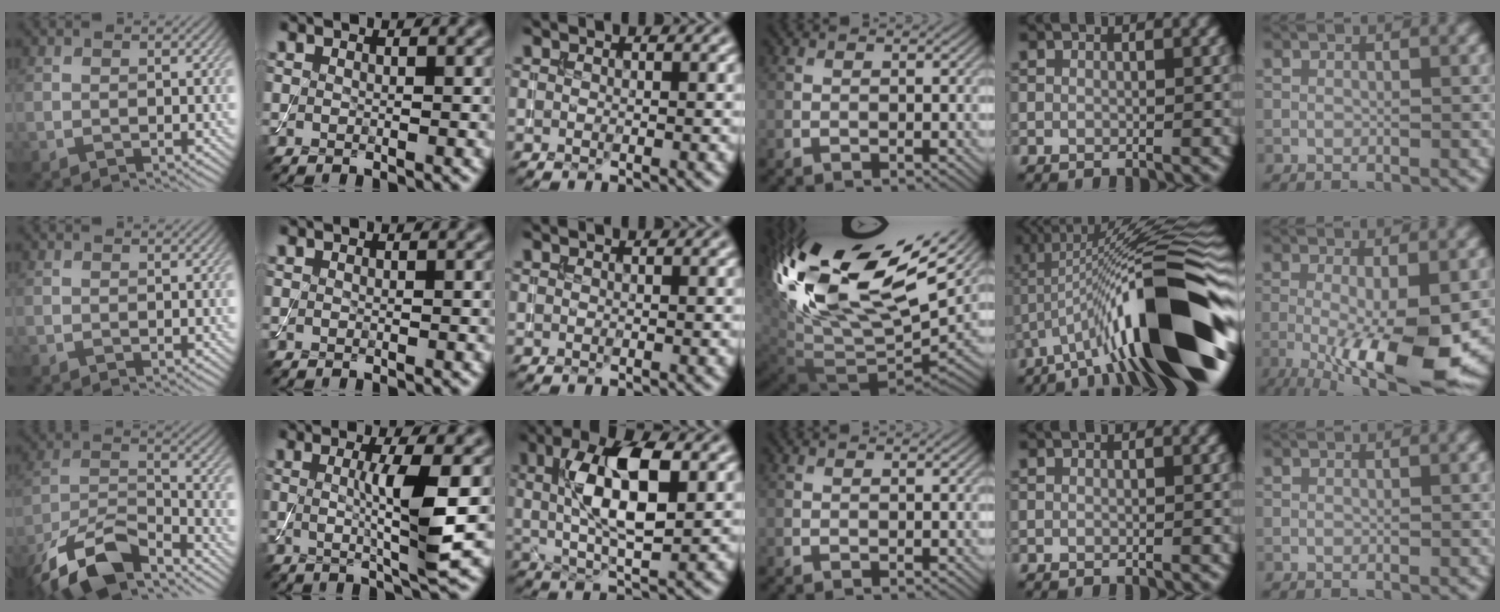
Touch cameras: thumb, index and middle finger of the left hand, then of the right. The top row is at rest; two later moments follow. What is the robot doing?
{"motion": "assemble", "object": "toy tower of hanoi"}